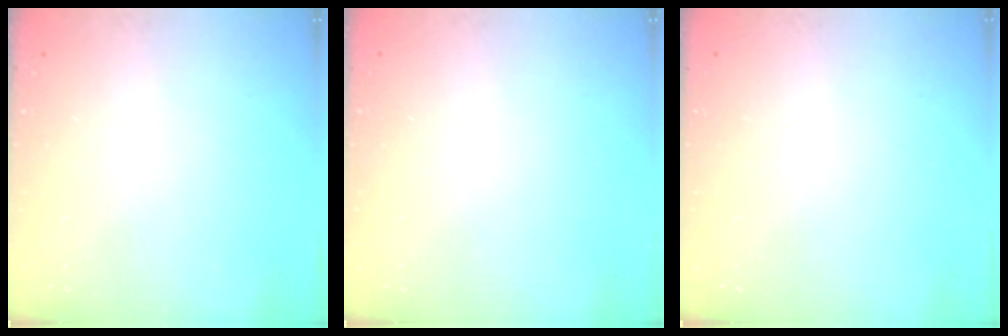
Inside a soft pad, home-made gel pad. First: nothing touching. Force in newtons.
{"total": 0.0}
{"total": 0.0}